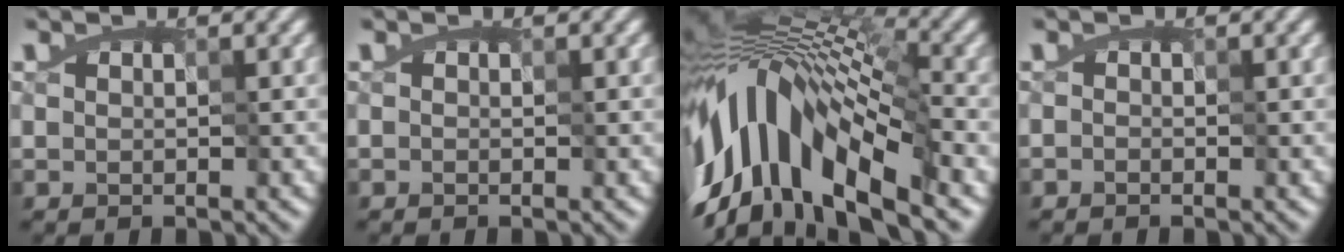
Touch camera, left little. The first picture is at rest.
{"total": 0.0}
{"total": 13.9, "force": [-5.0, 7.1, 10.8], "torque": [-0.199, 0.018, -0.098]}
{"total": 0.5, "force": [-0.5, 0.0, 0.0], "torque": [0.002, -0.006, -0.006]}